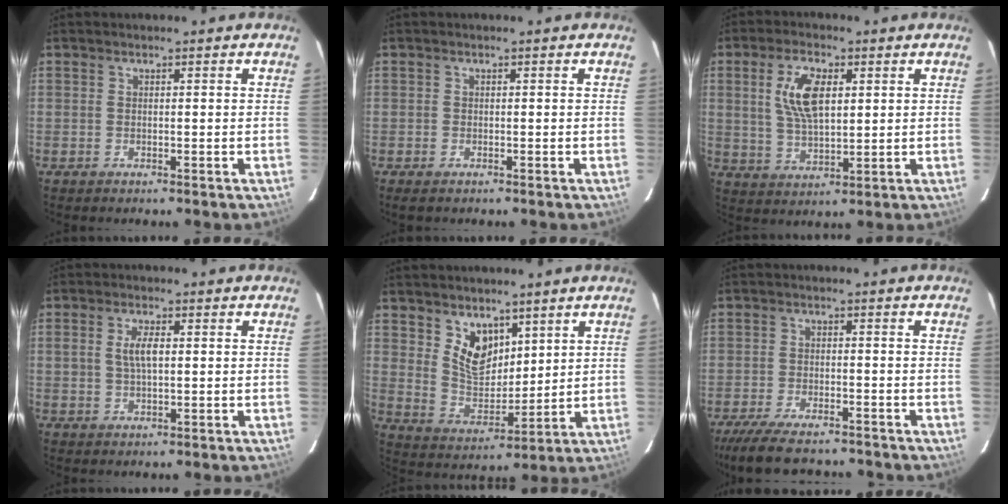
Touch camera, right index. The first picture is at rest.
{"total": 1.1, "force": [-0.8, 0.7, 0.4], "torque": [-0.009, -0.004, -0.017]}
{"total": 9.1, "force": [2.5, 4.3, 7.6], "torque": [-0.147, 0.008, 0.052]}
{"total": 4.0, "force": [0.6, 1.7, 3.6], "torque": [-0.070, 0.005, 0.014]}
{"total": 8.6, "force": [5.0, 5.5, 4.4], "torque": [-0.073, 0.001, 0.106]}
{"total": 13.4, "force": [-11.6, 3.4, 5.8], "torque": [-0.136, -0.026, -0.190]}